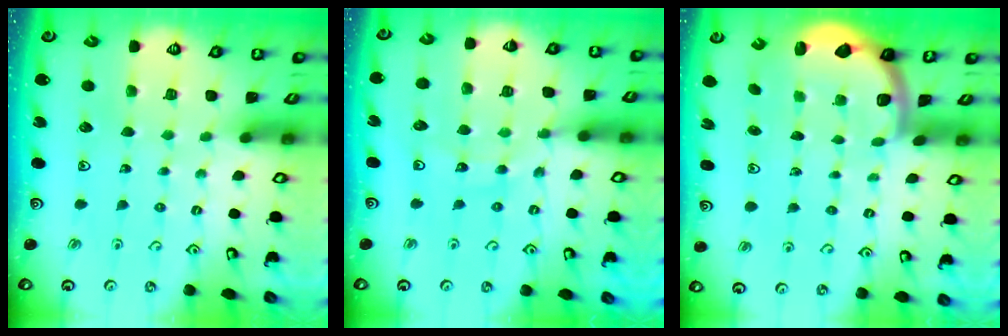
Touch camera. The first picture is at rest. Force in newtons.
{"total": 10.3, "press": 10.1, "slide": 2.3}
{"total": 1.9, "press": 1.8, "slide": 0.5}